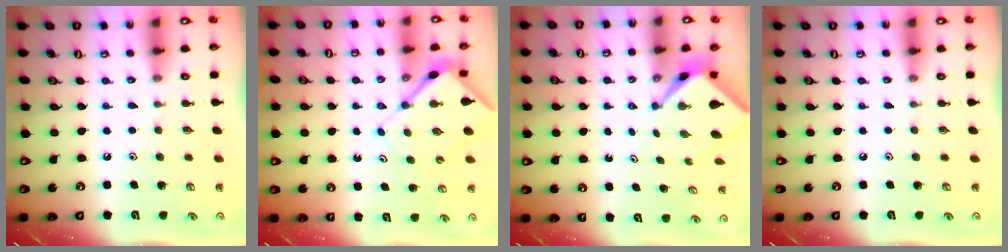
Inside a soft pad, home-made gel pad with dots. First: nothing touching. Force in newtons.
{"total": 7.1, "press": 7.1, "slide": 0.6}
{"total": 2.4, "press": 2.4, "slide": 0.2}
{"total": 0.0}